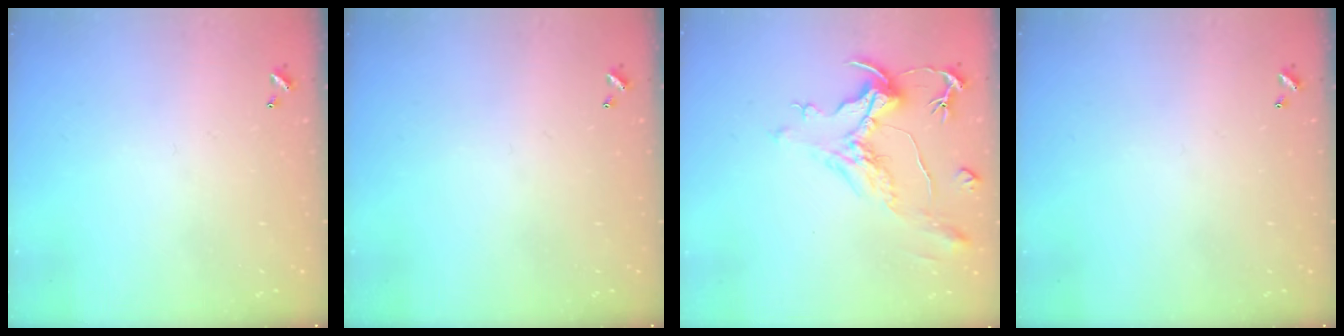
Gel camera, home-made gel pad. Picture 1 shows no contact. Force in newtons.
{"total": 0.0}
{"total": 1.9, "press": 1.4, "slide": 1.2}
{"total": 0.0}